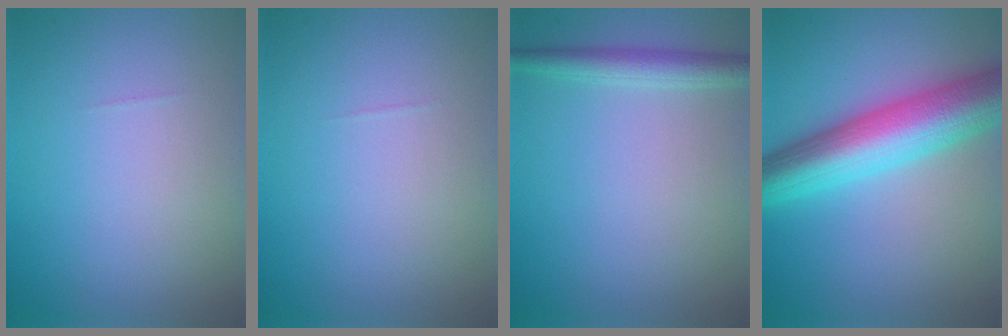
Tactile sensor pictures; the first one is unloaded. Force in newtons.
{"total": 0.0}
{"total": 2.4, "press": 2.4, "slide": 0.1}
{"total": 9.2, "press": 9.2, "slide": 0.4}